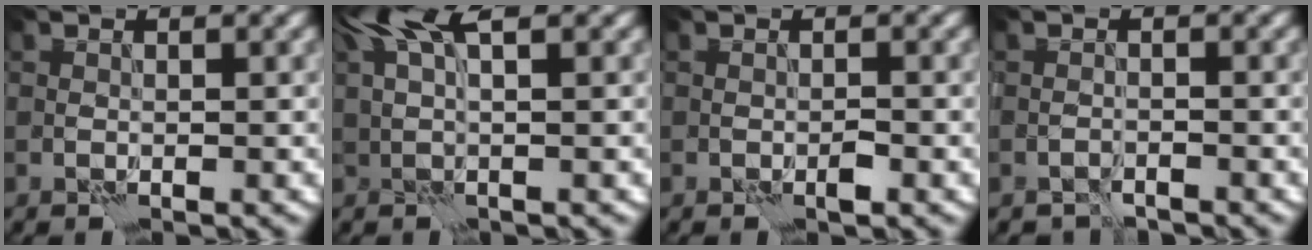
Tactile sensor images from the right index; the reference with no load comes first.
{"total": 4.0, "force": [2.6, 0.5, 3.0], "torque": [-0.064, 0.010, 0.050]}
{"total": 0.7, "force": [-0.4, 0.1, 0.6], "torque": [-0.011, 0.003, -0.006]}
{"total": 1.4, "force": [-1.4, 0.1, -0.2], "torque": [0.008, 0.001, -0.028]}